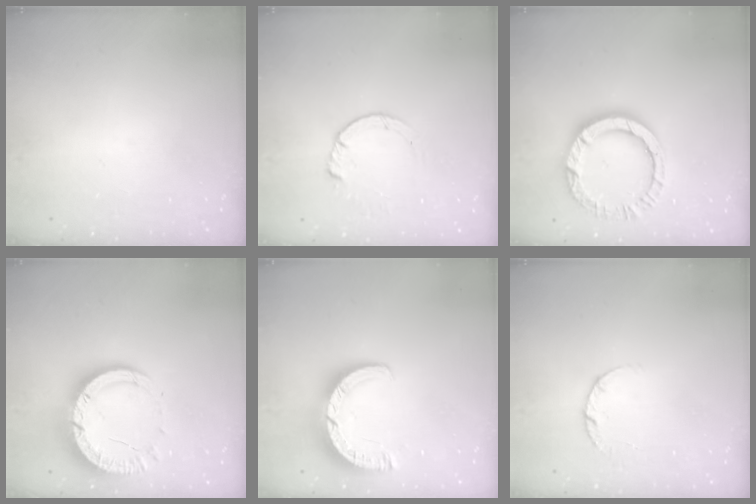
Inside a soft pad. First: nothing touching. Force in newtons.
{"total": 3.3, "press": 3.3, "slide": 0.4}
{"total": 11.7, "press": 11.7, "slide": 1.2}
{"total": 11.1, "press": 11.1, "slide": 1.0}
{"total": 9.4, "press": 9.4, "slide": 1.0}
{"total": 3.6, "press": 3.5, "slide": 0.5}